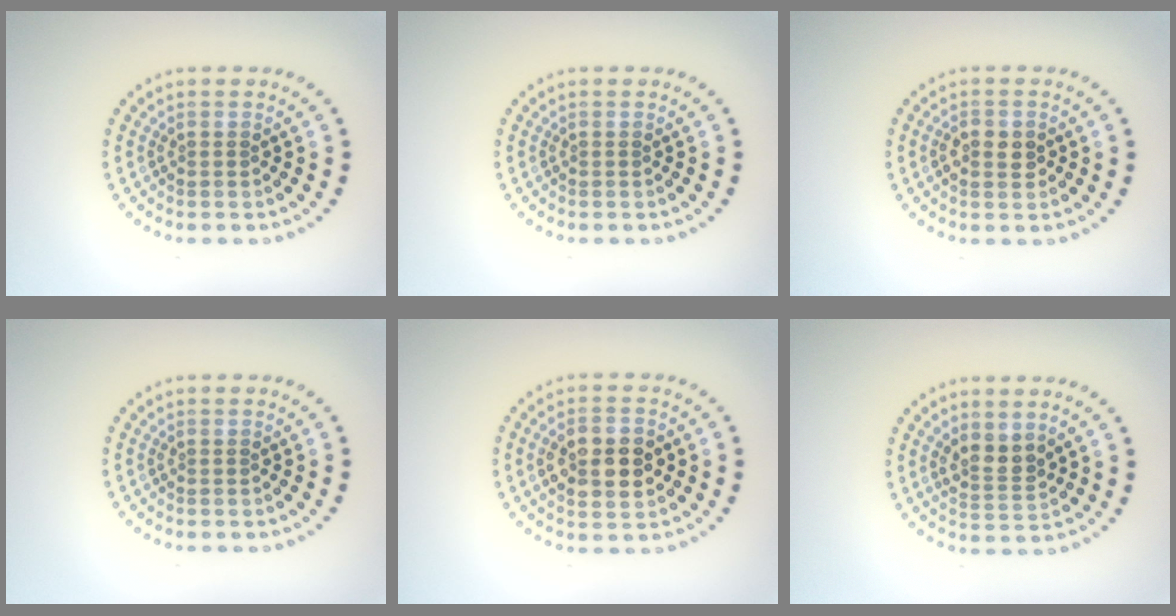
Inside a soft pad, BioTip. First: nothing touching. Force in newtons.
{"total": 0.0}
{"total": 2.1, "press": 2.0, "slide": 0.3}
{"total": 0.0}
{"total": 4.9, "press": 4.9, "slide": 0.2}
{"total": 2.4, "press": 2.1, "slide": 1.2}